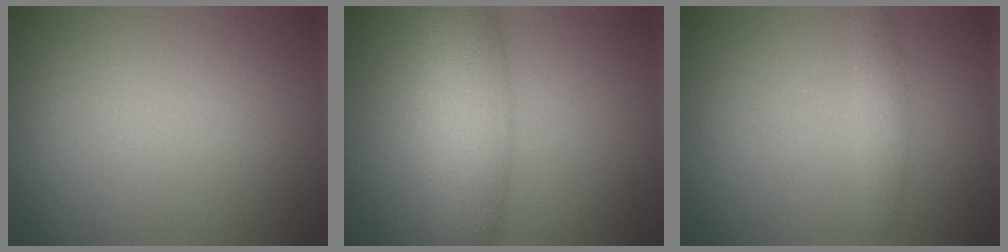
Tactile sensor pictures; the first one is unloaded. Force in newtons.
{"total": 6.2, "press": 6.2, "slide": 0.2}
{"total": 1.4, "press": 1.4, "slide": 0.0}